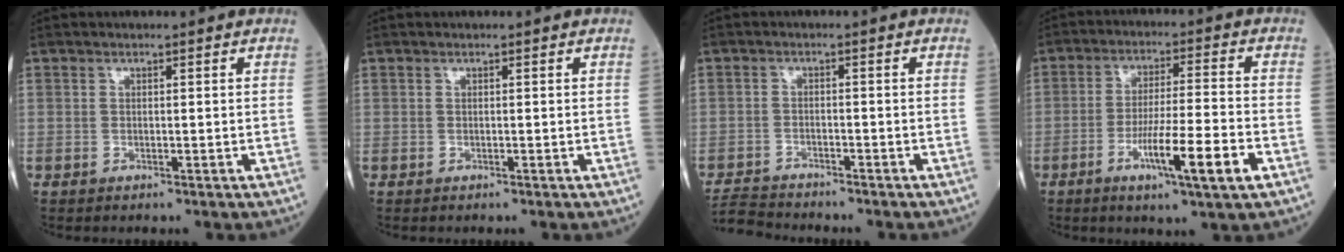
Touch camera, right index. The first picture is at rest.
{"total": 0.0}
{"total": 4.8, "force": [-4.8, 0.4, -0.2], "torque": [0.007, -0.014, -0.090]}
{"total": 10.5, "force": [-4.4, -0.1, 9.5], "torque": [-0.163, -0.011, -0.076]}